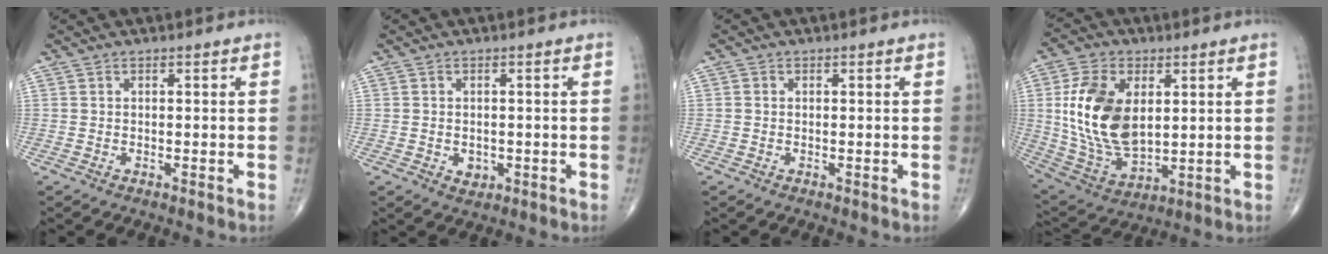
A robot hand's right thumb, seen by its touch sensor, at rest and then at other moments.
{"total": 2.5, "force": [-0.6, 2.0, 1.5], "torque": [-0.013, 0.000, -0.002]}
{"total": 0.5, "force": [0.0, 0.5, 0.2], "torque": [-0.002, 0.001, -0.002]}
{"total": 17.8, "force": [3.1, 10.7, 13.9], "torque": [-0.256, -0.018, 0.068]}